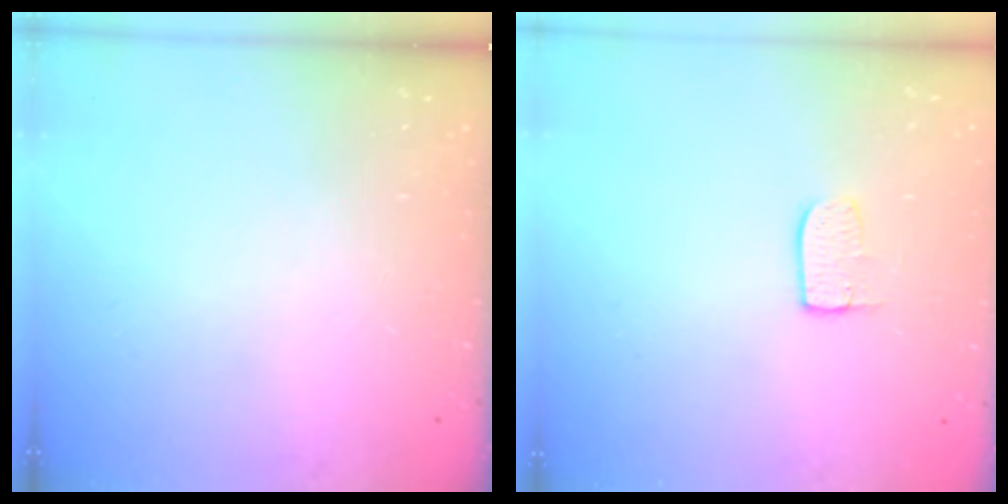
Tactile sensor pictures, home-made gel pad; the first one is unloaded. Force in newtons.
{"total": 5.4, "press": 5.4, "slide": 0.3}